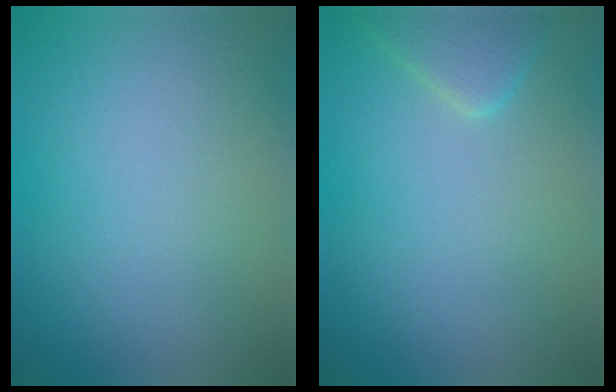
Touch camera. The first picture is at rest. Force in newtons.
{"total": 2.4, "press": 2.3, "slide": 0.1}